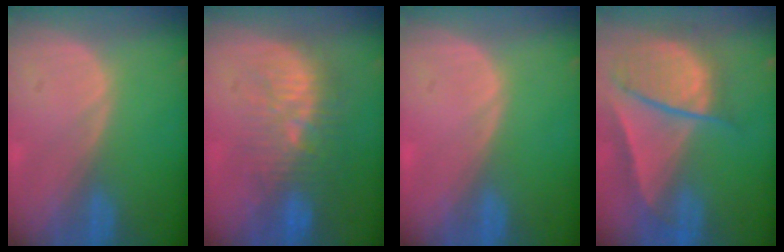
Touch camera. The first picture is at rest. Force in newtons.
{"total": 9.5, "press": 9.0, "slide": 2.8}
{"total": 0.0}
{"total": 9.5, "press": 8.2, "slide": 4.8}